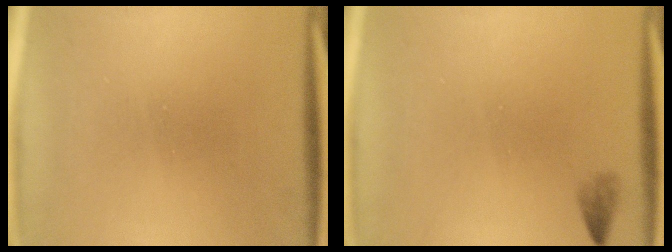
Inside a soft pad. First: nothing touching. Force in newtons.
{"total": 1.4}